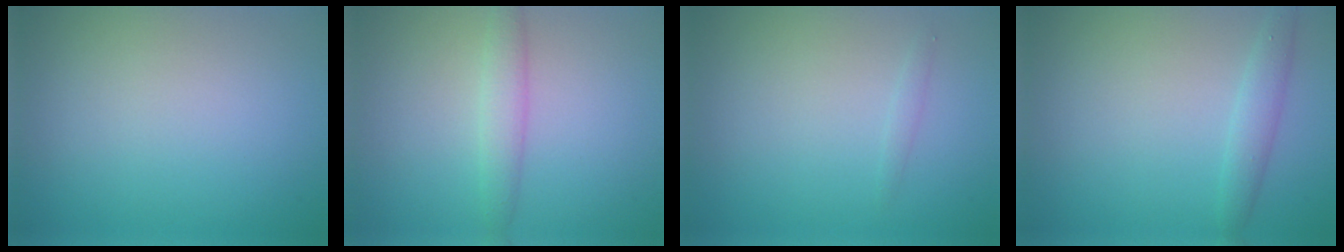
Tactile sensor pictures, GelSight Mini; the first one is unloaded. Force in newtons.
{"total": 2.1, "press": 2.1, "slide": 0.1}
{"total": 0.6, "press": 0.6, "slide": 0.0}
{"total": 1.8, "press": 1.8, "slide": 0.1}